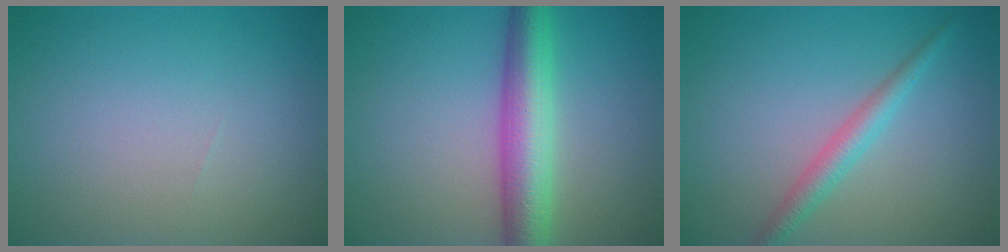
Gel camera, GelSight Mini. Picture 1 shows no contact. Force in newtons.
{"total": 6.0, "press": 6.0, "slide": 0.1}
{"total": 2.3, "press": 2.3, "slide": 0.1}